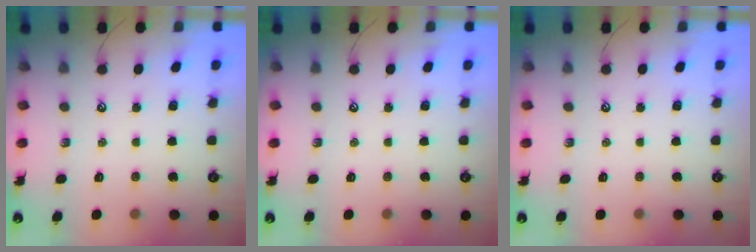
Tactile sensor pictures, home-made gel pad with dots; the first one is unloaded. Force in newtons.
{"total": 0.0}
{"total": 0.0}